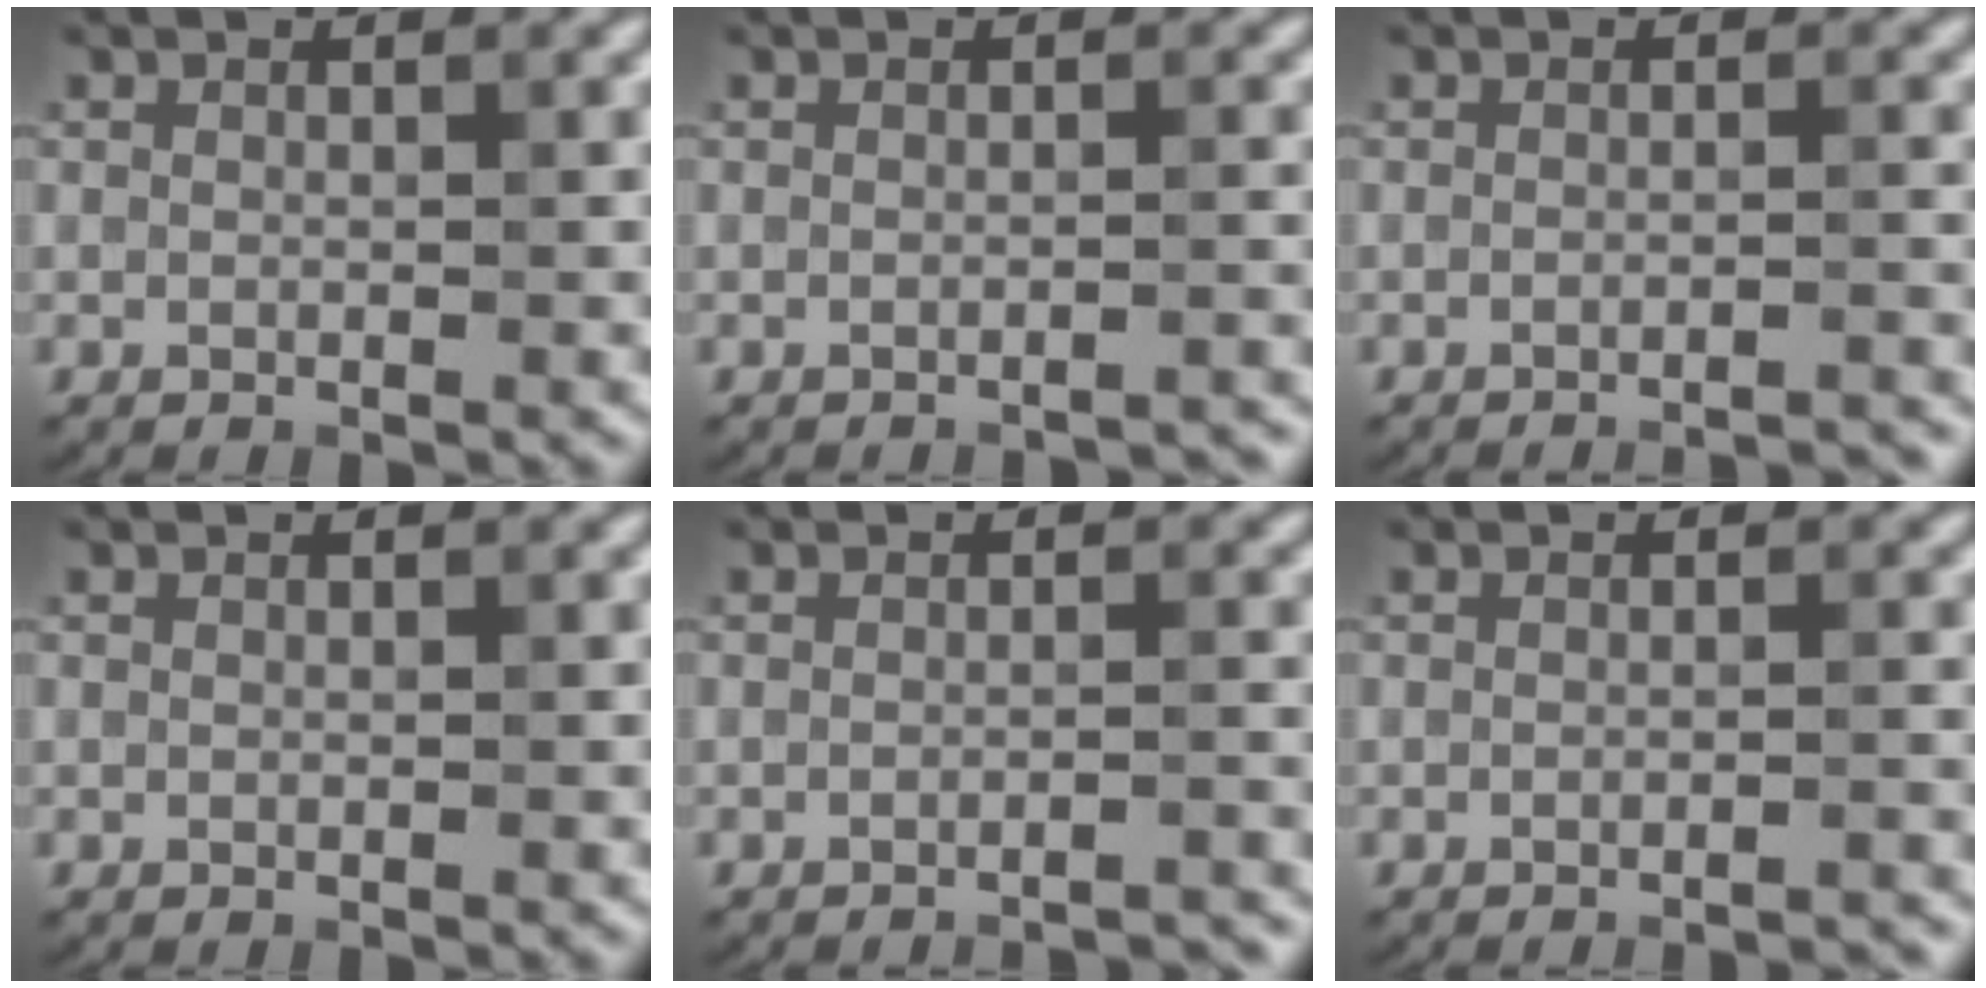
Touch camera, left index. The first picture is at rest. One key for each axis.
{"total": 2.2, "fx": -2.1, "fy": 0.3, "fz": 0.8, "tx": 0.008, "ty": 0.005, "tz": -0.028}
{"total": 3.8, "fx": -3.5, "fy": 0.5, "fz": 1.2, "tx": -0.005, "ty": 0.014, "tz": -0.044}
{"total": 0.0}
{"total": 3.5, "fx": -3.3, "fy": 0.5, "fz": 1.1, "tx": -0.005, "ty": 0.015, "tz": -0.042}
{"total": 2.7, "fx": -2.5, "fy": 0.4, "fz": 1.1, "tx": -0.006, "ty": 0.012, "tz": -0.034}